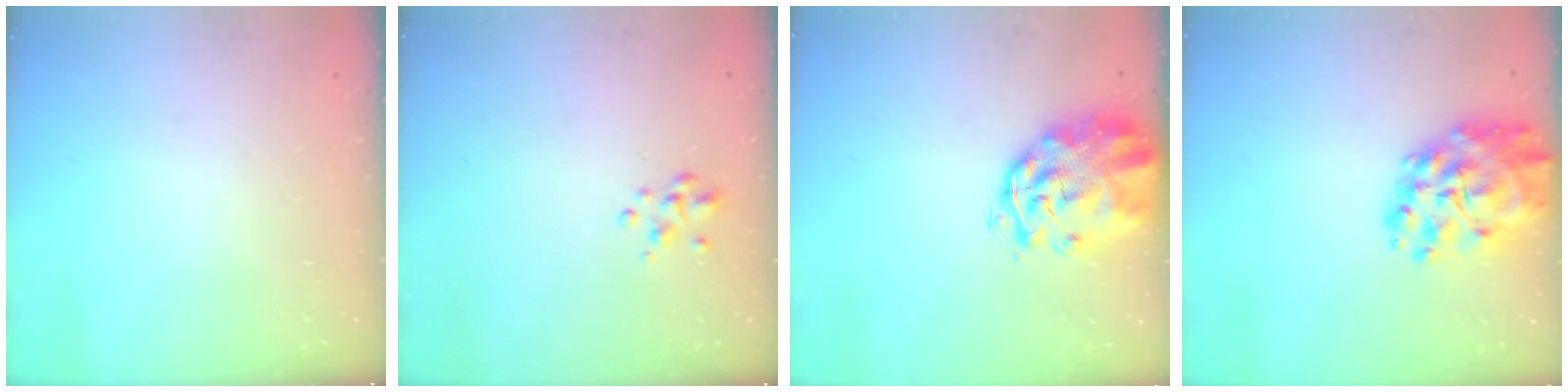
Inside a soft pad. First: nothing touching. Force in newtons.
{"total": 2.0, "press": 1.9, "slide": 0.6}
{"total": 3.4, "press": 3.3, "slide": 1.1}
{"total": 15.3, "press": 14.6, "slide": 4.5}